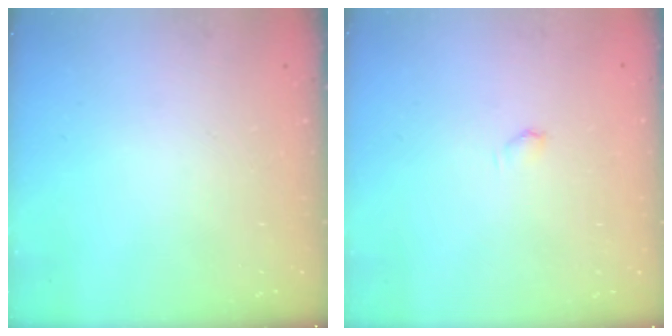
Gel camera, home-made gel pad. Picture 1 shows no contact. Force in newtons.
{"total": 3.5, "press": 3.4, "slide": 0.7}